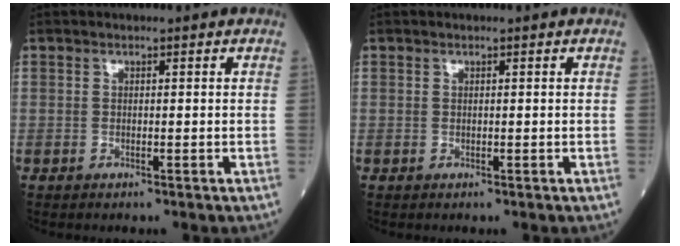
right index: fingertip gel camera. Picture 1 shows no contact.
{"total": 0.0}